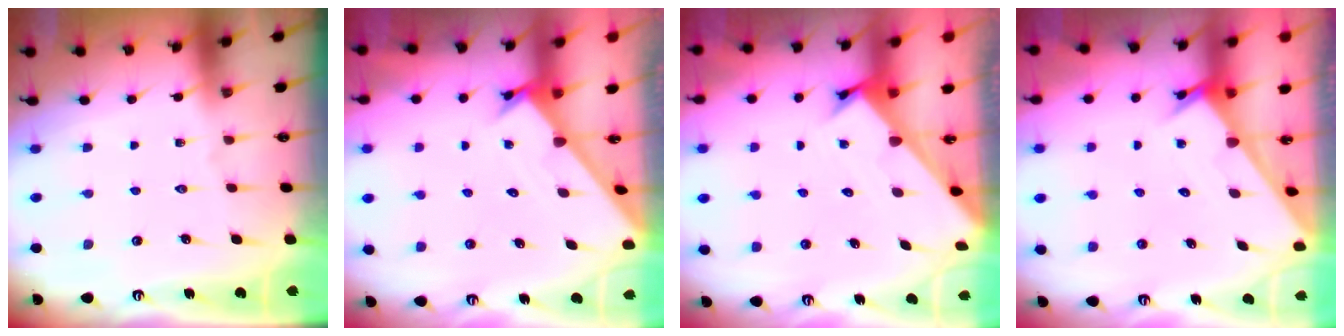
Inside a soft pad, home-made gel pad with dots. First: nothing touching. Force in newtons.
{"total": 1.7, "press": 1.7, "slide": 0.1}
{"total": 2.6, "press": 2.6, "slide": 0.2}
{"total": 2.1, "press": 2.1, "slide": 0.1}